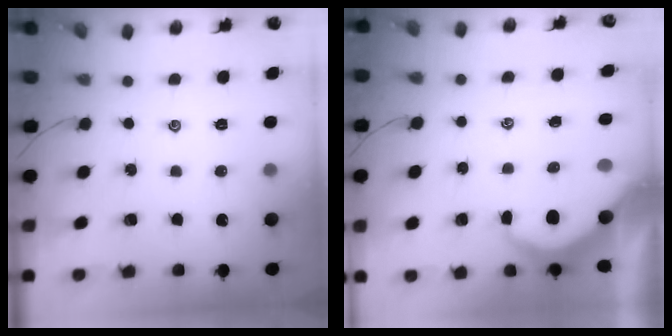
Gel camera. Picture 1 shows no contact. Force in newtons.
{"total": 6.5, "press": 6.4, "slide": 1.0}